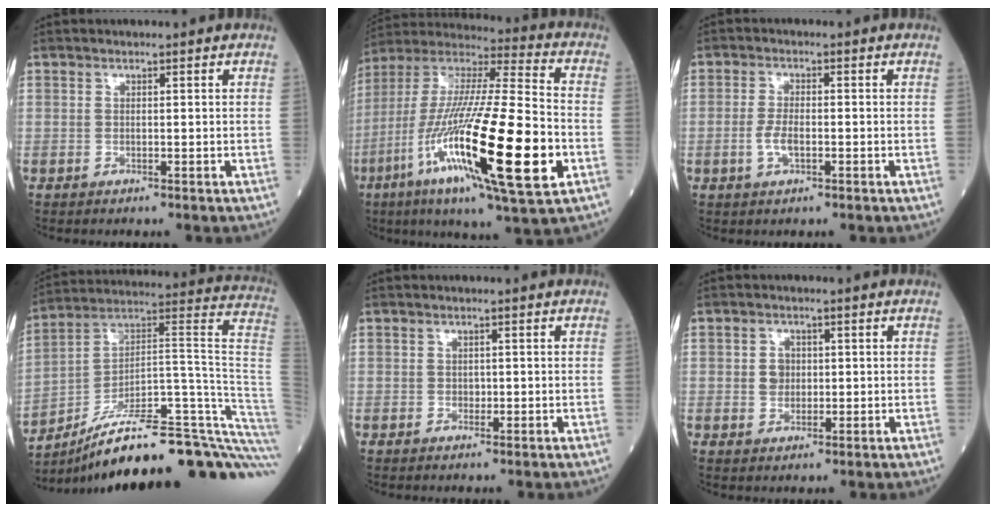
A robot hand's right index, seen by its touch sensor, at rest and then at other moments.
{"total": 29.4, "force": [-8.5, 3.6, 28.0], "torque": [-0.515, -0.052, -0.154]}
{"total": 3.3, "force": [-1.0, 1.2, 2.9], "torque": [-0.062, 0.001, -0.019]}
{"total": 31.6, "force": [-24.5, 1.9, 19.8], "torque": [-0.150, 0.031, -0.351]}
{"total": 0.6, "force": [0.0, 0.5, 0.3], "torque": [-0.003, 0.001, -0.001]}
{"total": 2.5, "force": [0.3, 2.2, 1.2], "torque": [-0.015, 0.004, 0.005]}